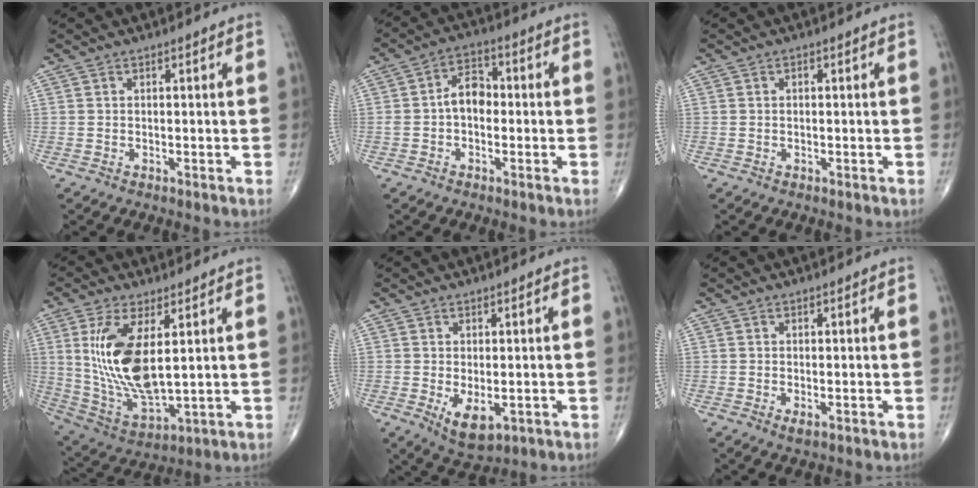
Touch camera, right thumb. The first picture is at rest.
{"total": 6.0, "force": [-0.5, 4.0, 4.5], "torque": [-0.065, 0.024, -0.019]}
{"total": 0.5, "force": [0.1, 0.3, 0.5], "torque": [-0.007, 0.001, 0.002]}
{"total": 16.1, "force": [3.4, 6.8, 14.2], "torque": [-0.283, -0.025, 0.082]}
{"total": 5.8, "force": [-1.3, 2.9, 4.8], "torque": [-0.075, -0.014, -0.008]}
{"total": 1.2, "force": [-0.4, 0.5, 1.0], "torque": [-0.018, -0.004, -0.005]}